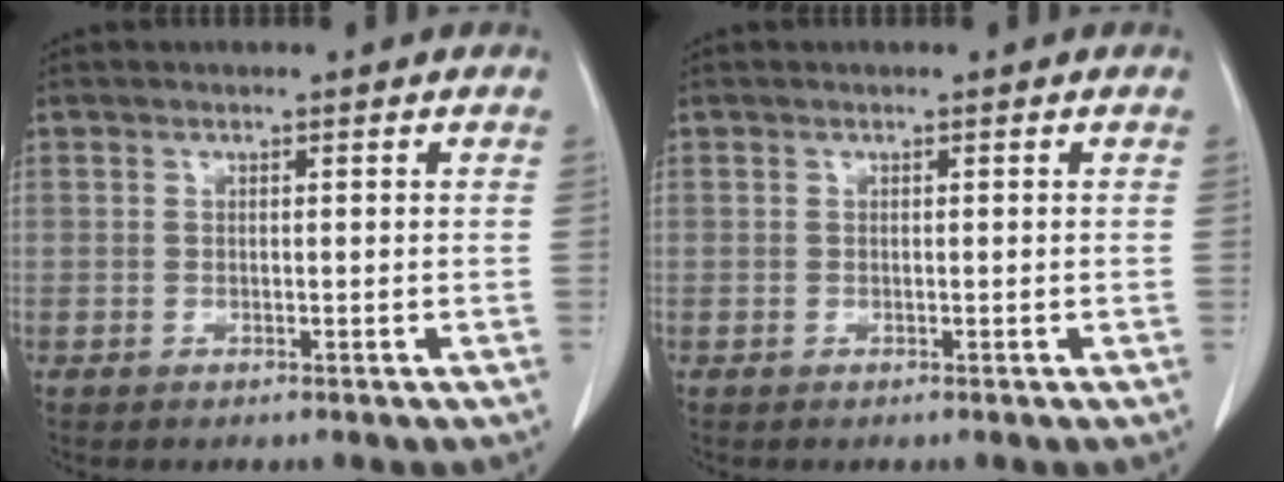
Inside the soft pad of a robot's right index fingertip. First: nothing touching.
{"total": 0.0}